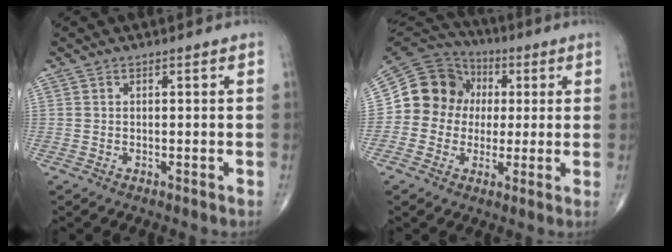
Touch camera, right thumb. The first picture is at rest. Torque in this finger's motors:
{"motor_torque": [0.80, 1.87, 0.32, -0.39, 0.04]}